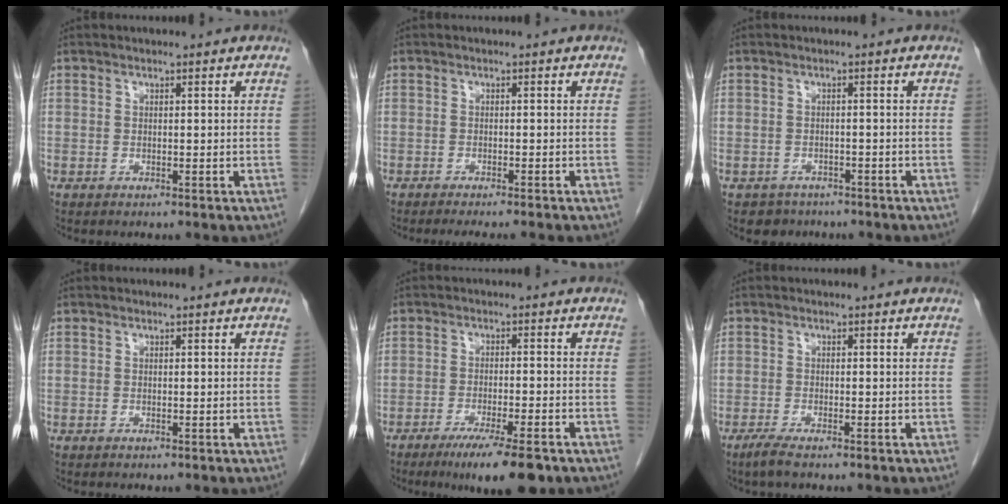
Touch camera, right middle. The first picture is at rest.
{"total": 5.7, "force": [-5.0, -0.1, 2.6], "torque": [-0.018, -0.010, -0.069]}
{"total": 3.0, "force": [-2.3, 1.9, -0.2], "torque": [-0.006, 0.007, -0.033]}
{"total": 0.0}
{"total": 9.5, "force": [-6.6, 0.8, 6.8], "torque": [-0.100, -0.019, -0.100]}
{"total": 2.2, "force": [-1.7, 0.1, 1.5], "torque": [-0.038, -0.008, -0.034]}